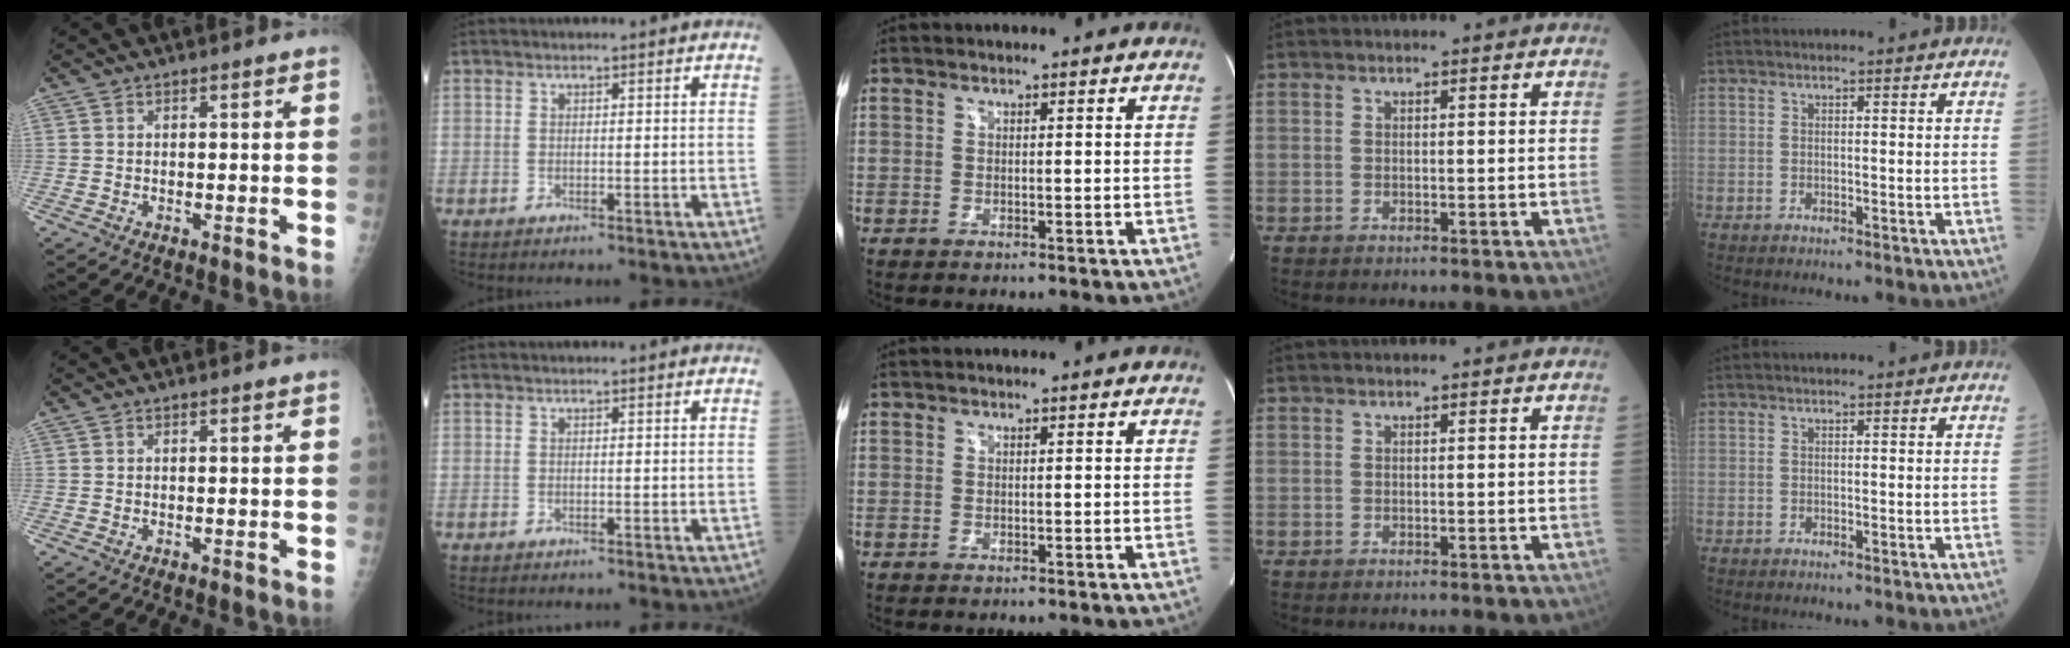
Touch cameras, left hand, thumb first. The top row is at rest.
{}